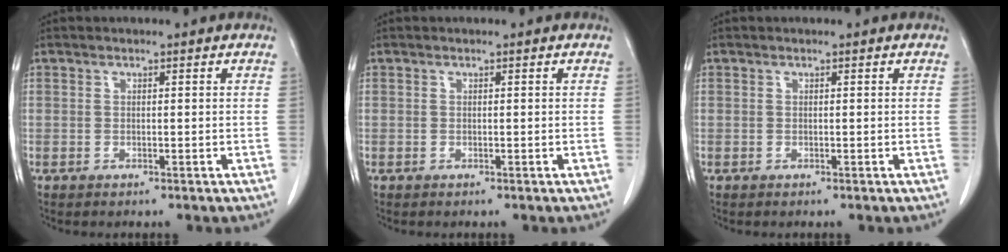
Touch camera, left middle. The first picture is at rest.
{"total": 0.0}
{"total": 0.0}